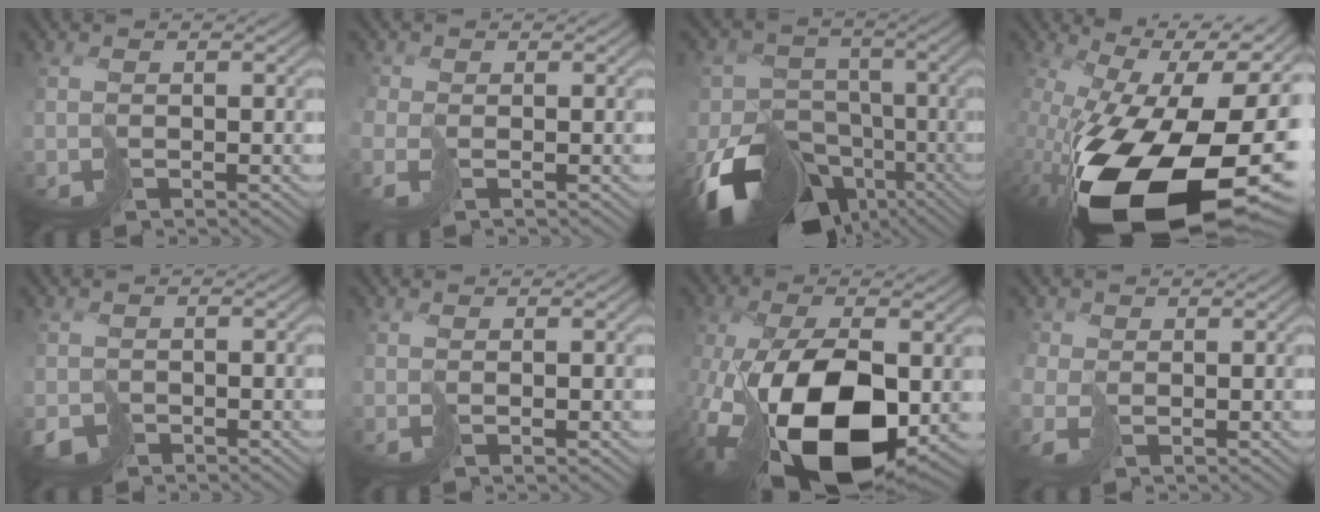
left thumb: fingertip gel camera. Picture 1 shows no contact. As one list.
[{"total": 2.3, "force": [-0.9, 1.5, 1.5], "torque": [-0.048, -0.005, -0.025]}, {"total": 15.2, "force": [-7.7, 11.3, 6.8], "torque": [-0.147, -0.051, -0.112]}, {"total": 21.3, "force": [-6.4, 11.8, 16.5], "torque": [-0.298, -0.067, -0.070]}, {"total": 1.8, "force": [-1.4, 1.2, 0.2], "torque": [0.001, -0.007, -0.028]}, {"total": 0.8, "force": [0.0, 0.1, 0.8], "torque": [-0.019, -0.002, -0.002]}, {"total": 19.0, "force": [-4.8, 9.7, 15.5], "torque": [-0.315, -0.053, -0.051]}, {"total": 3.2, "force": [-0.7, 2.4, 1.9], "torque": [-0.069, -0.008, -0.017]}]